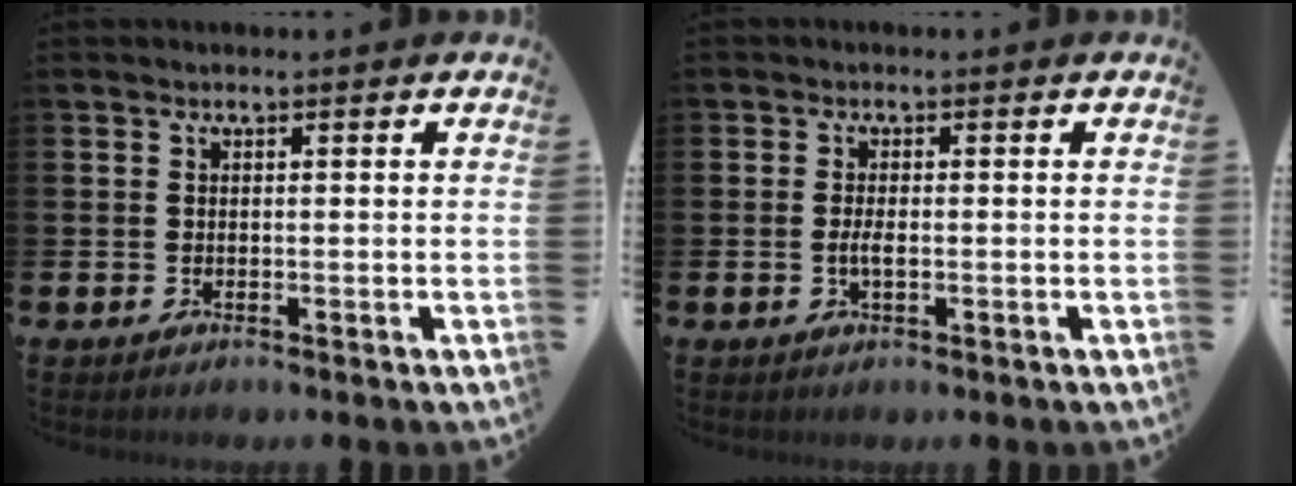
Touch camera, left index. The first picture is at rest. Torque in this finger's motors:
{"motor_torque": [0.25, 0.00, 0.07, 0.08]}